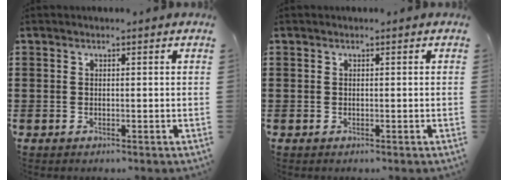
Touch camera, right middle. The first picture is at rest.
{"total": 0.0}